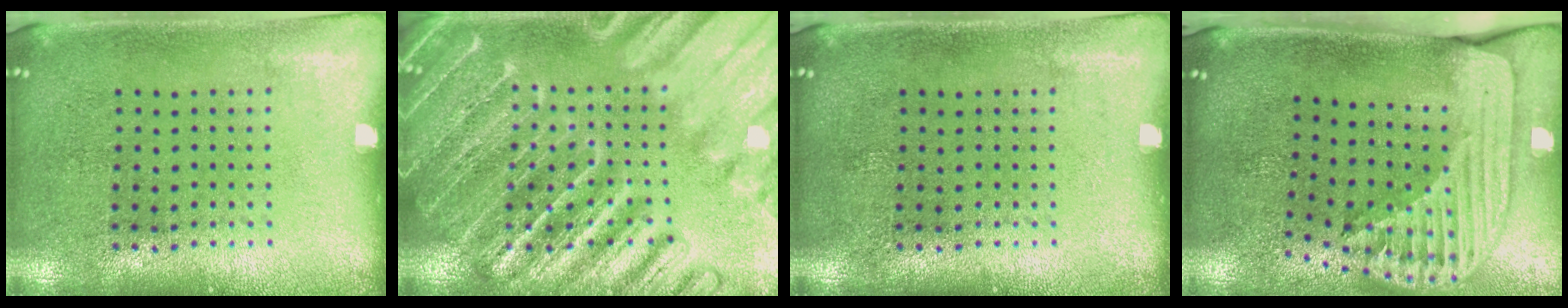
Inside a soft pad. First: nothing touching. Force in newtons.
{"total": 6.2, "press": 6.2, "slide": 0.7}
{"total": 0.0}
{"total": 2.5, "press": 1.8, "slide": 1.8}